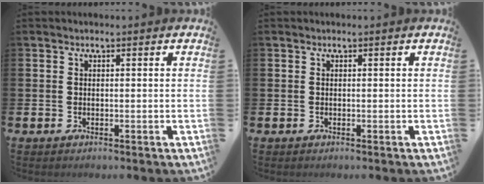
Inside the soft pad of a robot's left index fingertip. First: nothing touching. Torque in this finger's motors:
{"motor_torque": [0.08, 0.00, 0.00, -0.01]}